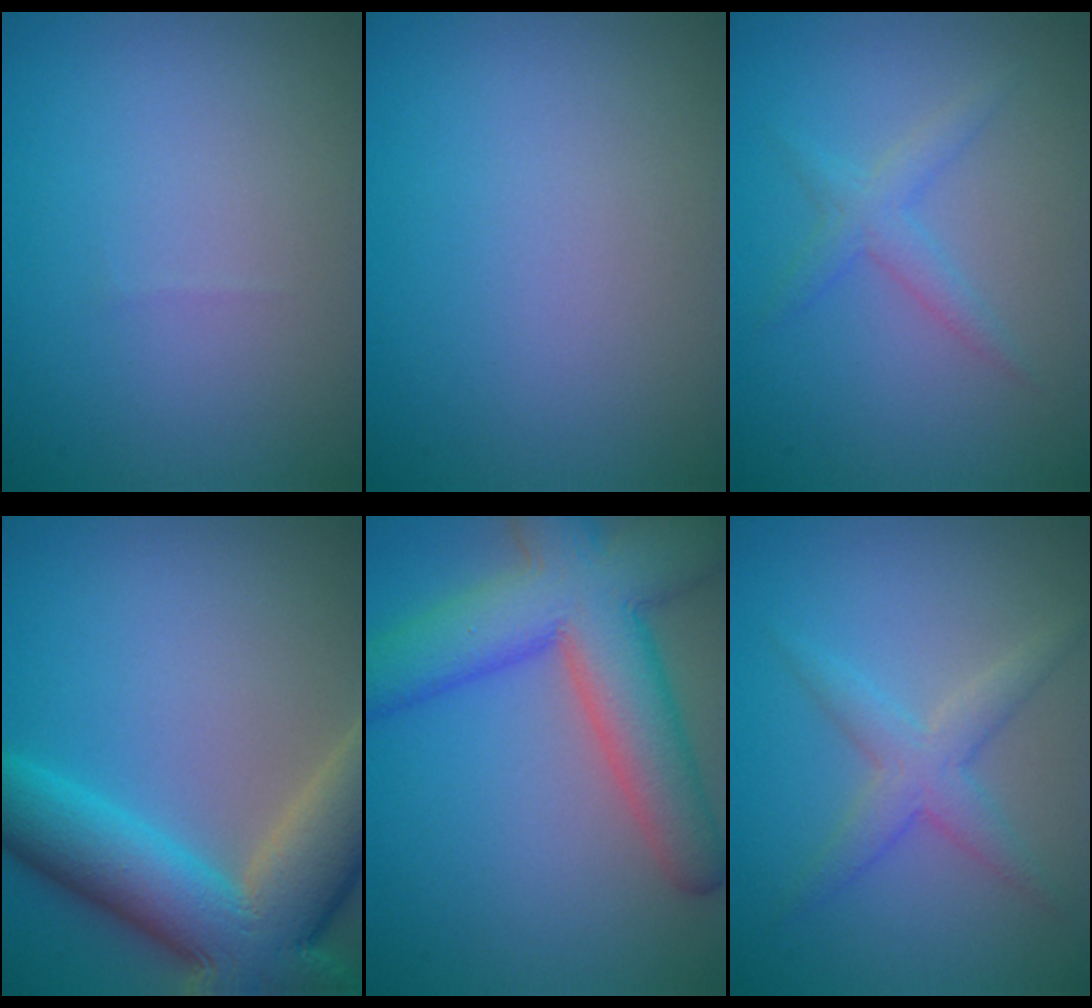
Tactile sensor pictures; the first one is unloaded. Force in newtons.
{"total": 0.0}
{"total": 1.8, "press": 1.8, "slide": 0.2}
{"total": 11.9, "press": 11.9, "slide": 0.9}
{"total": 10.2, "press": 10.2, "slide": 0.6}
{"total": 2.9, "press": 2.9, "slide": 0.0}